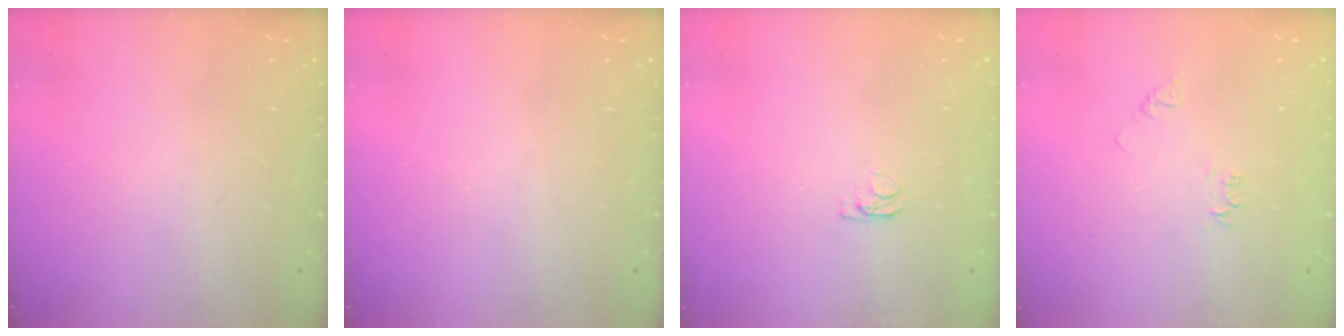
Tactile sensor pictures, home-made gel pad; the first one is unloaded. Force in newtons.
{"total": 0.0}
{"total": 1.2, "press": 1.1, "slide": 0.3}
{"total": 4.3, "press": 4.3, "slide": 0.5}